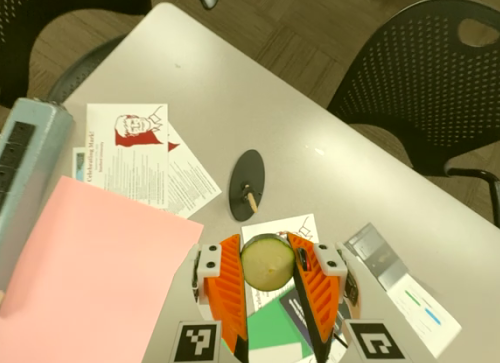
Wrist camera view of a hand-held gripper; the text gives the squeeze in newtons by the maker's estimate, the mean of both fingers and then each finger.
{"total": 12.2, "left": 12.0, "right": 12.5}